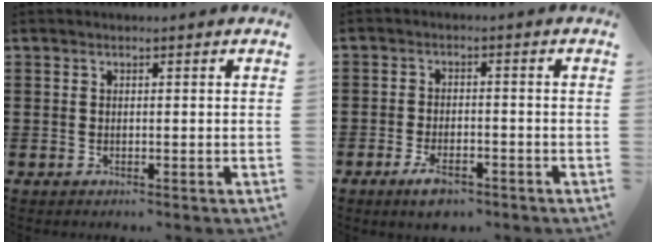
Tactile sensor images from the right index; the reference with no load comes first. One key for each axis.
{"total": 3.6, "fx": -2.6, "fy": 1.3, "fz": 2.1, "tx": -0.048, "ty": 0.004, "tz": -0.052}